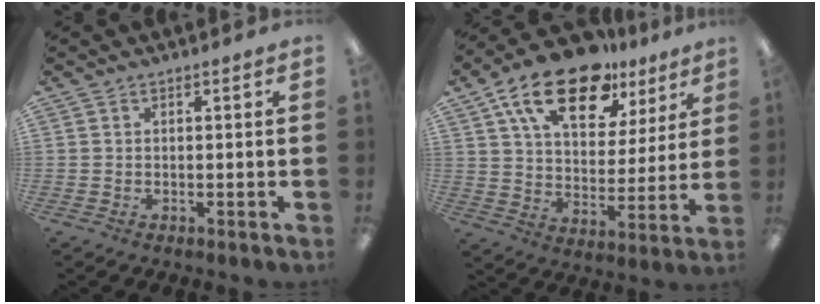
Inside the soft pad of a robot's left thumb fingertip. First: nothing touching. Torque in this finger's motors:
{"motor_torque": [0.39, 0.52, 1.63, -1.14, 0.35]}